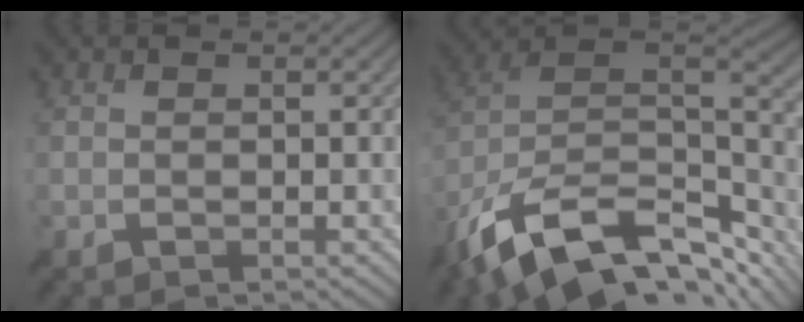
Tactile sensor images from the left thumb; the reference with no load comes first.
{"total": 17.3, "force": [-10.0, 8.4, 11.3], "torque": [-0.260, -0.019, -0.159]}